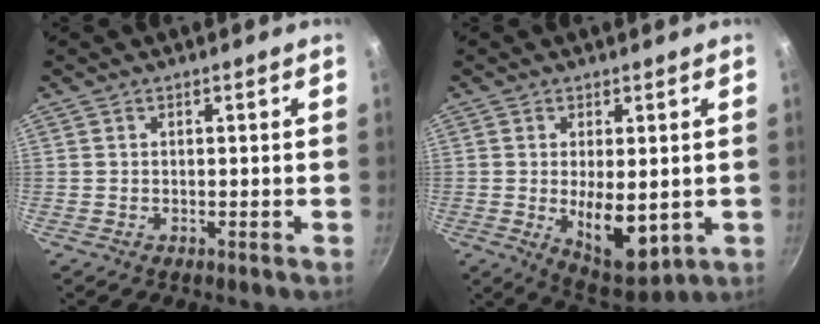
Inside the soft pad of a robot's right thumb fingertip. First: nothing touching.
{"total": 10.5, "force": [-0.9, 4.9, 9.3], "torque": [-0.123, -0.018, 0.006]}